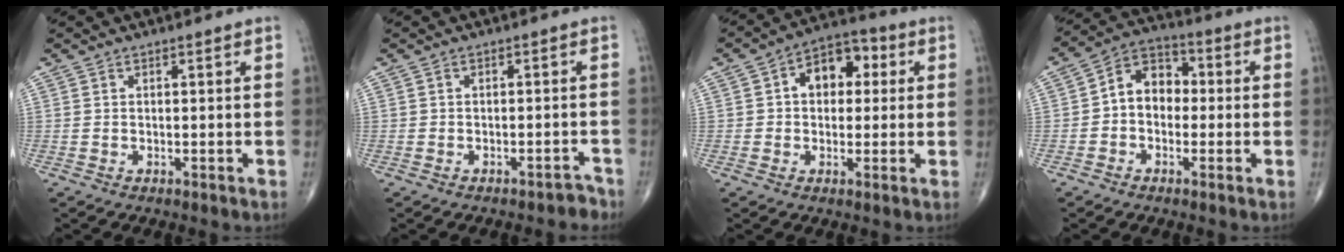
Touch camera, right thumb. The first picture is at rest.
{"total": 2.4, "force": [-2.1, 1.1, 0.2], "torque": [0.002, 0.022, -0.027]}
{"total": 9.7, "force": [2.0, 6.9, 6.6], "torque": [-0.058, 0.023, 0.020]}
{"total": 8.3, "force": [-0.5, 6.3, 5.3], "torque": [-0.055, 0.030, -0.027]}